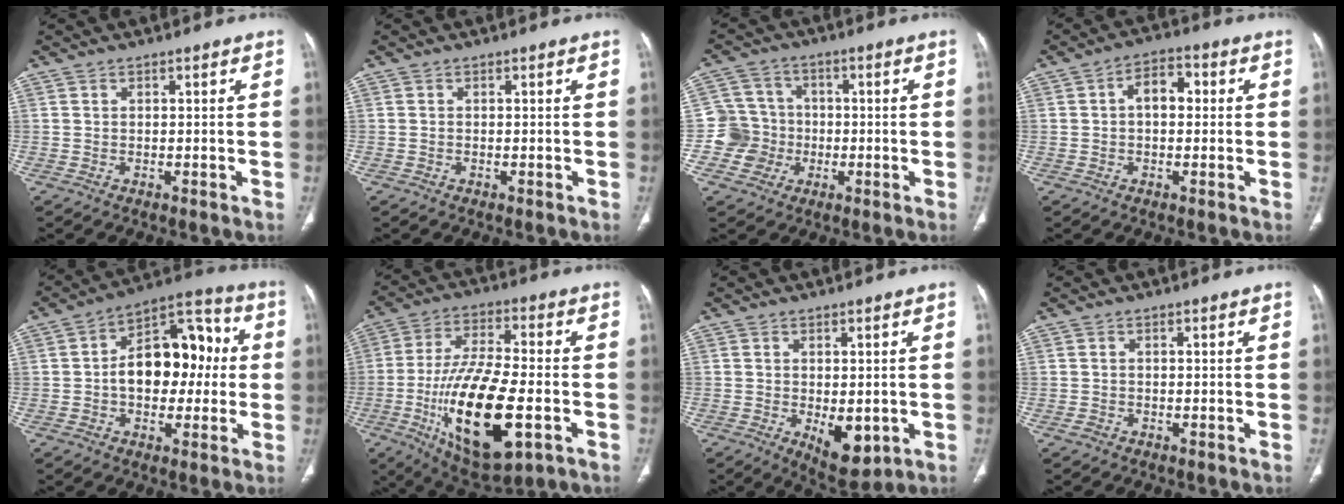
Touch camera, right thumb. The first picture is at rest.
{"total": 0.0}
{"total": 8.2, "force": [-1.8, 7.9, 0.9], "torque": [0.020, 0.018, -0.037]}
{"total": 5.8, "force": [0.6, 3.7, 4.4], "torque": [-0.058, 0.021, 0.000]}
{"total": 16.7, "force": [0.3, 10.6, 12.9], "torque": [-0.147, 0.041, -0.001]}
{"total": 22.1, "force": [-6.2, 8.5, 19.4], "torque": [-0.359, 0.008, -0.090]}
{"total": 7.7, "force": [-1.9, 4.0, 6.4], "torque": [-0.080, -0.012, -0.013]}
{"total": 1.0, "force": [-0.6, 0.8, 0.3], "torque": [-0.007, 0.004, -0.011]}